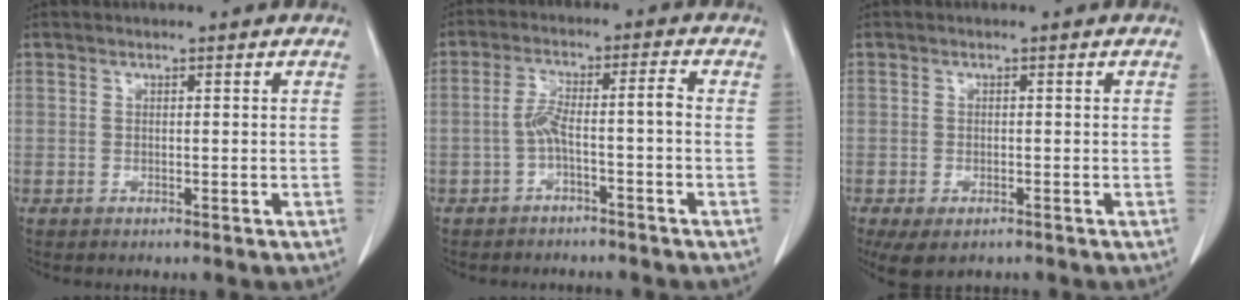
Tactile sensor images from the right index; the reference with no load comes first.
{"total": 4.8, "force": [-1.8, 0.2, 4.5], "torque": [-0.093, 0.027, -0.028]}
{"total": 4.6, "force": [-2.9, 2.2, 2.8], "torque": [-0.053, -0.011, -0.043]}